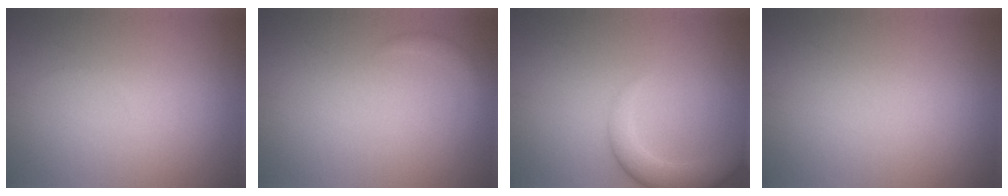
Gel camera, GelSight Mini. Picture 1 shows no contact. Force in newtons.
{"total": 1.2, "press": 1.2, "slide": 0.1}
{"total": 3.7, "press": 3.7, "slide": 0.2}
{"total": 0.0}